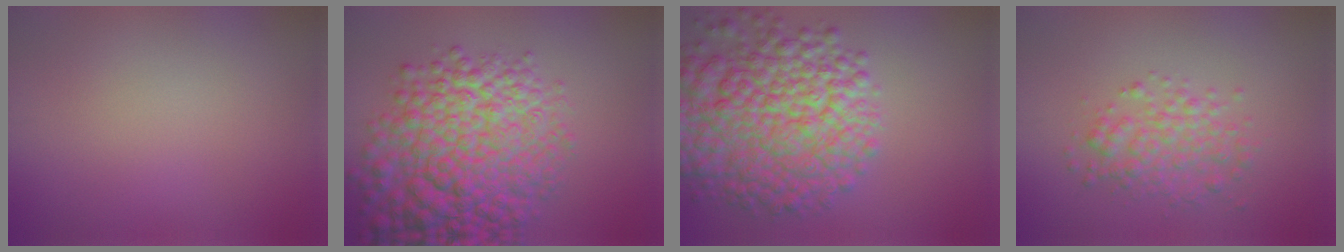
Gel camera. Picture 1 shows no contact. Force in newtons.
{"total": 11.8, "press": 11.8, "slide": 0.4}
{"total": 10.9, "press": 10.9, "slide": 0.5}
{"total": 3.2, "press": 3.2, "slide": 0.1}